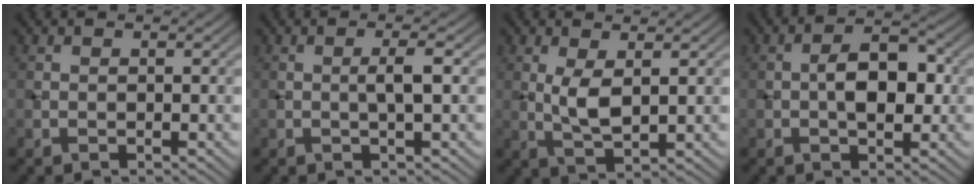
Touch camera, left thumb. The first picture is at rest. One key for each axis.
{"total": 2.1, "fx": 0.1, "fy": 0.1, "fz": 2.1, "tx": -0.037, "ty": 0.005, "tz": -0.002}
{"total": 4.0, "fx": 0.8, "fy": 1.5, "fz": 3.7, "tx": -0.082, "ty": -0.004, "tz": 0.021}
{"total": 5.3, "fx": -0.3, "fy": 2.9, "fz": 4.5, "tx": -0.070, "ty": 0.006, "tz": -0.008}